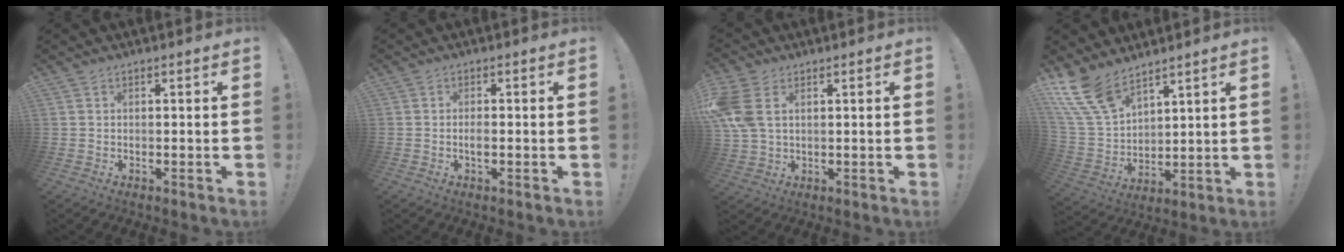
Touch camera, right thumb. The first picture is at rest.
{"total": 1.8, "force": [-0.5, 0.6, 1.6], "torque": [-0.023, -0.001, -0.011]}
{"total": 9.6, "force": [3.2, 6.3, 6.5], "torque": [-0.140, -0.005, 0.064]}
{"total": 13.5, "force": [10.3, 6.4, 6.1], "torque": [-0.145, -0.066, 0.199]}